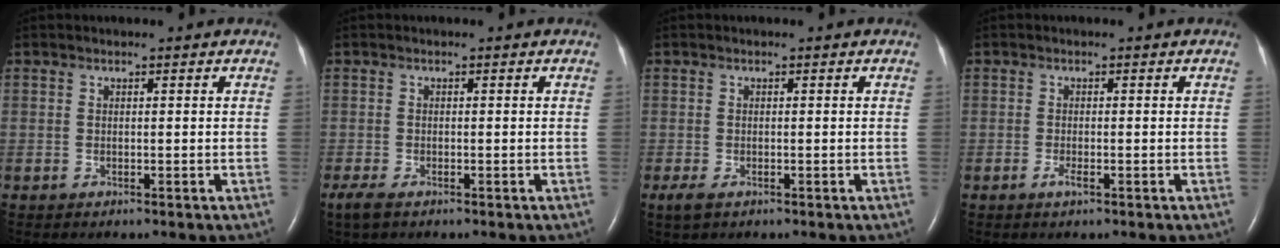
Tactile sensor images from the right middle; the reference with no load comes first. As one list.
[{"total": 3.0, "force": [-2.1, 1.0, 2.0], "torque": [-0.046, -0.011, -0.034]}, {"total": 1.8, "force": [-1.0, 0.7, 1.4], "torque": [-0.034, -0.005, -0.015]}, {"total": 1.1, "force": [-0.6, 0.2, 0.9], "torque": [-0.021, -0.002, -0.011]}]